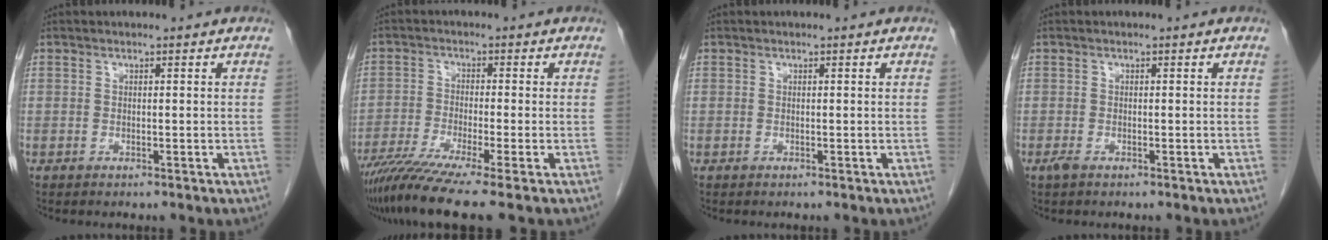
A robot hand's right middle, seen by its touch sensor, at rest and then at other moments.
{"total": 10.7, "force": [-7.9, -1.1, 7.1], "torque": [-0.118, -0.032, -0.128]}
{"total": 0.0}
{"total": 0.8, "force": [-0.6, 0.2, 0.6], "torque": [-0.017, -0.003, -0.010]}